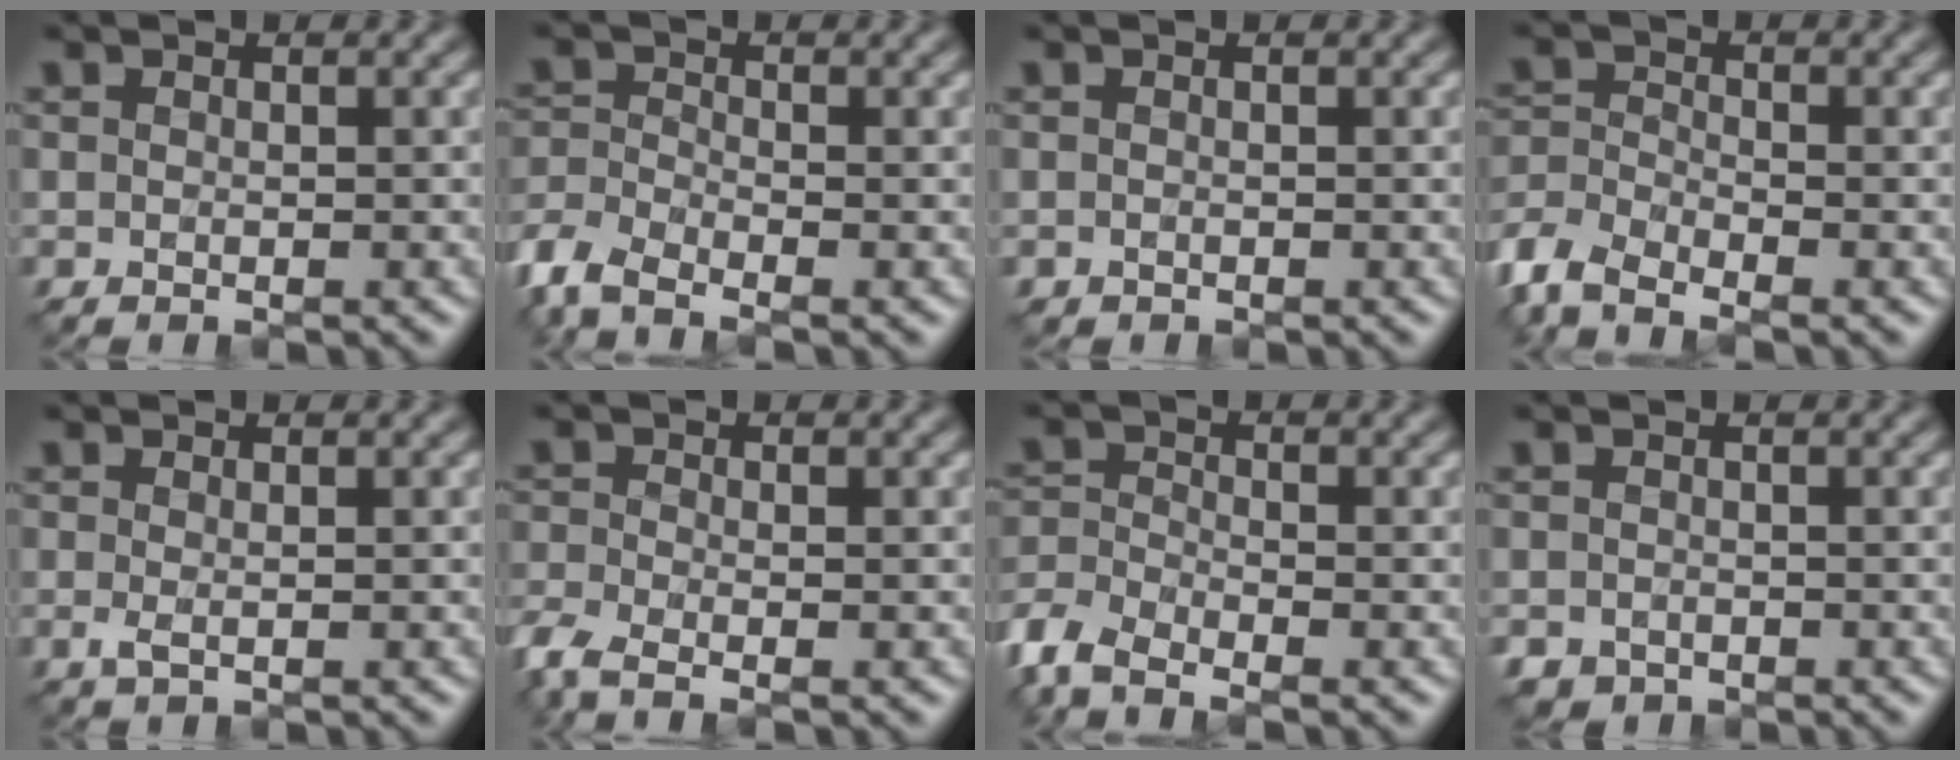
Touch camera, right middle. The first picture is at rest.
{"total": 4.8, "force": [-3.5, 1.8, 2.9], "torque": [-0.065, -0.007, -0.087]}
{"total": 0.0}
{"total": 5.3, "force": [-4.0, 2.0, 2.9], "torque": [-0.062, -0.004, -0.094]}
{"total": 1.0, "force": [-0.1, 0.3, 1.0], "torque": [-0.022, -0.003, -0.002]}
{"total": 3.8, "force": [-2.5, 1.3, 2.5], "torque": [-0.063, -0.013, -0.067]}
{"total": 5.3, "force": [-3.8, 2.1, 3.0], "torque": [-0.067, -0.005, -0.090]}
{"total": 1.2, "force": [-0.8, 0.9, 0.2], "torque": [-0.001, -0.008, -0.018]}